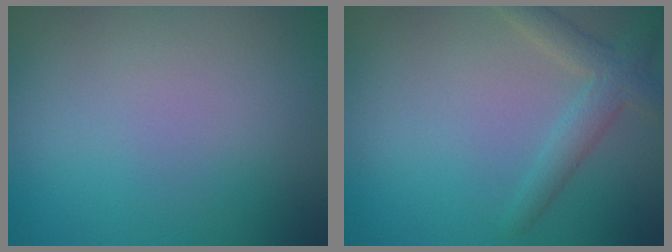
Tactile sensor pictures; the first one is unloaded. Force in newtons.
{"total": 2.7, "press": 2.7, "slide": 0.3}